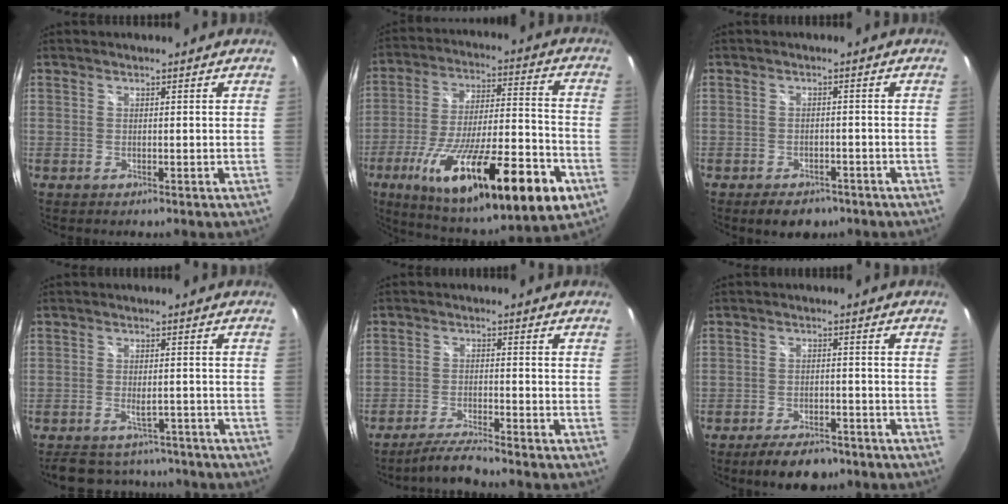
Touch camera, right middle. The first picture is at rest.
{"total": 28.6, "force": [-13.4, 6.4, 24.5], "torque": [-0.410, -0.056, -0.209]}
{"total": 5.8, "force": [-4.2, 3.1, 2.5], "torque": [-0.051, -0.004, -0.055]}
{"total": 11.0, "force": [-9.5, 4.5, 3.4], "torque": [-0.084, 0.011, -0.121]}
{"total": 5.5, "force": [-5.1, -0.5, 2.0], "torque": [-0.060, -0.008, -0.097]}
{"total": 7.9, "force": [-6.2, 3.2, 3.8], "torque": [-0.087, -0.001, -0.094]}